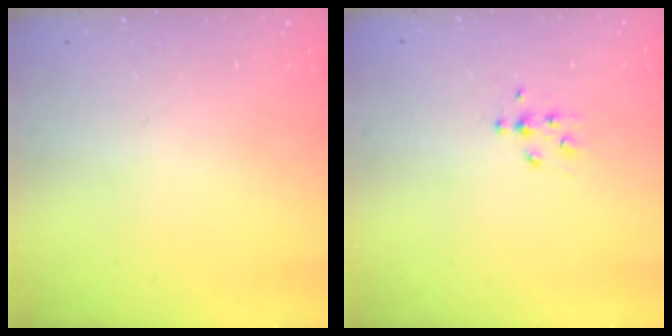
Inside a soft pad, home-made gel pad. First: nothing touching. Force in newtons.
{"total": 4.9, "press": 4.9, "slide": 0.7}